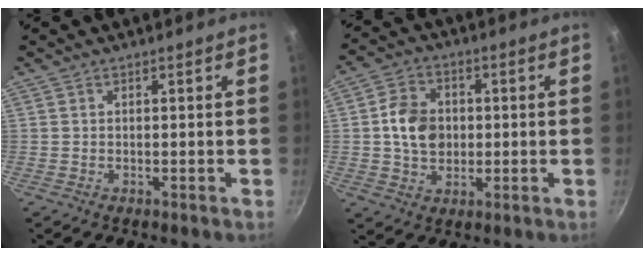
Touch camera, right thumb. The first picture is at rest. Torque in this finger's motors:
{"motor_torque": [-0.11, 0.54, 0.28, -0.15, 0.05]}